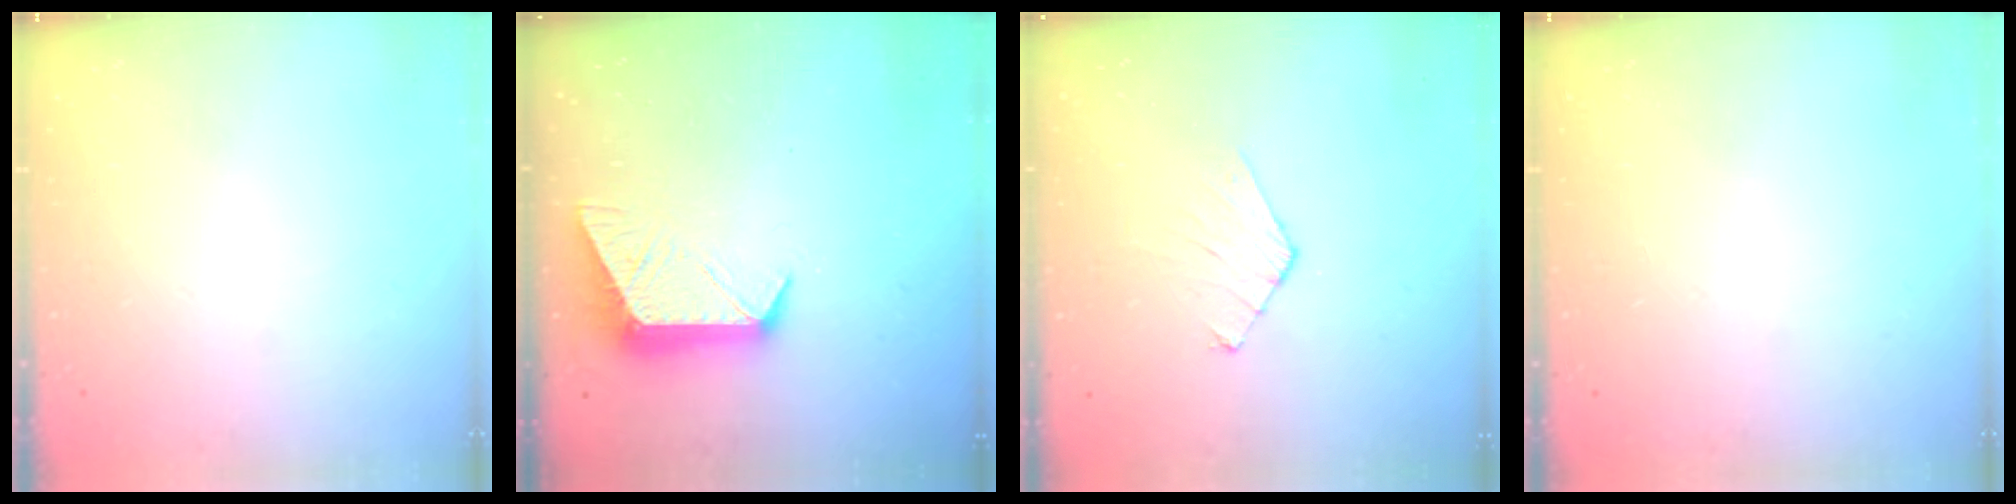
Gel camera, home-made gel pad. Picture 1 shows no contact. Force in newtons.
{"total": 10.0, "press": 10.0, "slide": 0.5}
{"total": 3.5, "press": 3.5, "slide": 0.4}
{"total": 0.0}